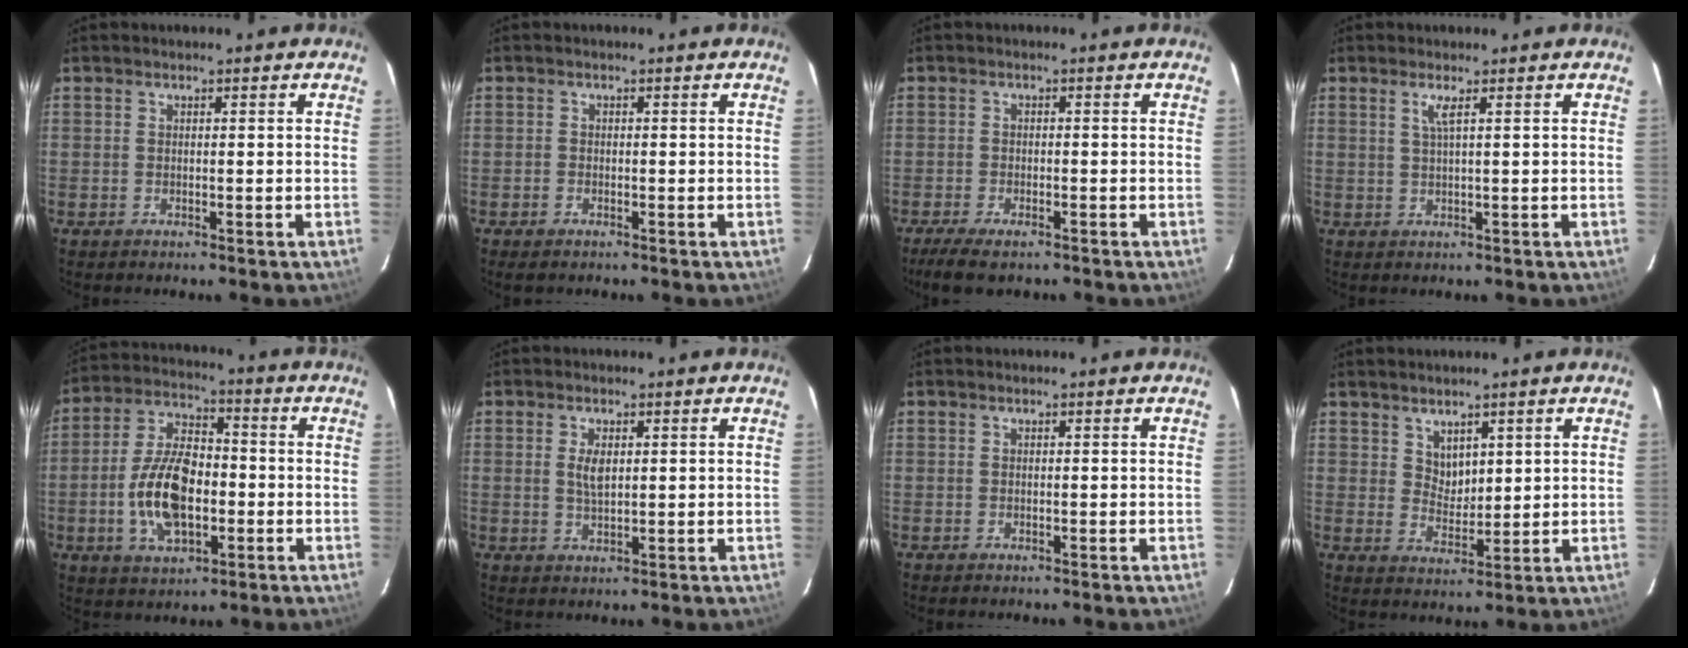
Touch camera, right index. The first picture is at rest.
{"total": 1.4, "force": [-1.0, 0.7, 0.6], "torque": [-0.015, -0.002, -0.020]}
{"total": 6.3, "force": [-4.9, 1.8, 3.6], "torque": [-0.090, -0.022, -0.086]}
{"total": 1.9, "force": [0.8, -0.4, 1.6], "torque": [-0.033, -0.003, 0.018]}
{"total": 14.0, "force": [-2.9, 7.5, 11.4], "torque": [-0.230, 0.011, -0.048]}
{"total": 3.3, "force": [0.8, 1.5, 2.8], "torque": [-0.053, -0.001, 0.015]}
{"total": 0.0}
{"total": 4.2, "force": [2.7, 2.6, 1.7], "torque": [-0.021, 0.000, 0.056]}